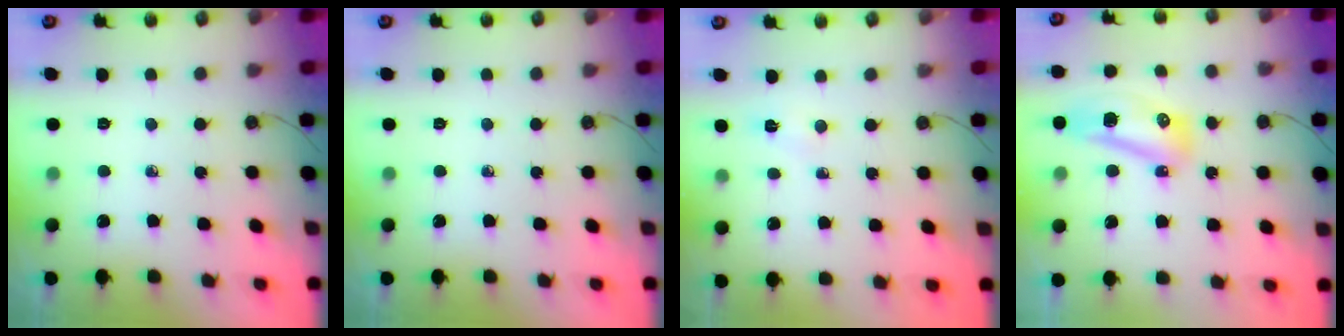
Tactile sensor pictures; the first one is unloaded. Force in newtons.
{"total": 0.0}
{"total": 2.7, "press": 1.1, "slide": 2.5}
{"total": 14.8, "press": 11.7, "slide": 8.9}